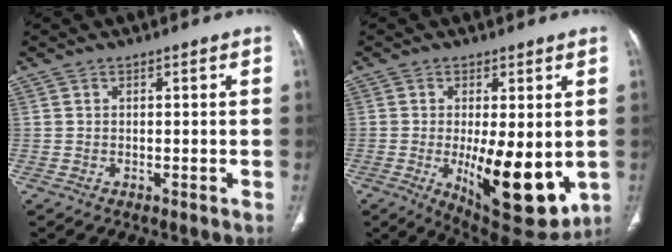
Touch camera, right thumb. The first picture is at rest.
{"total": 15.3, "force": [-2.5, 5.6, 14.0], "torque": [-0.201, -0.032, -0.020]}